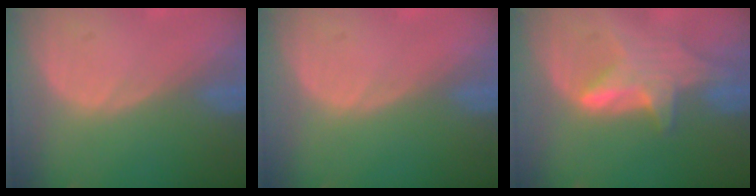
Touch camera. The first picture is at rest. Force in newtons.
{"total": 0.0}
{"total": 6.2, "press": 6.0, "slide": 1.3}